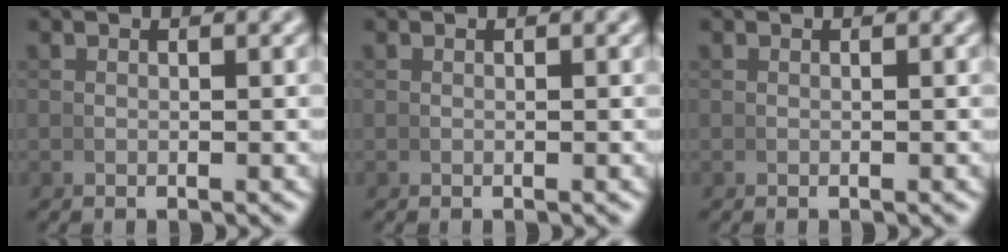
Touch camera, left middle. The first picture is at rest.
{"total": 0.0}
{"total": 0.0}